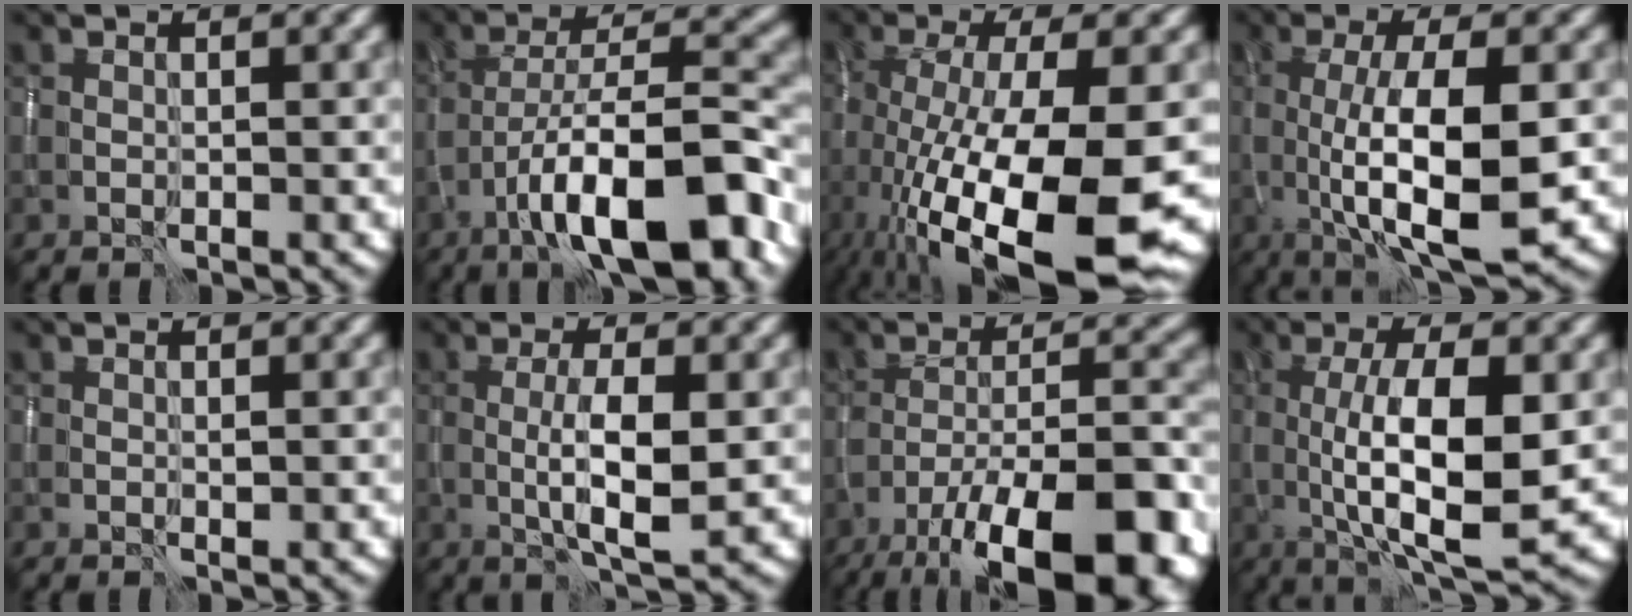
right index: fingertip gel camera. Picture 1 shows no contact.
{"total": 12.1, "force": [-6.8, 3.4, 9.4], "torque": [-0.144, 0.012, -0.110]}
{"total": 15.2, "force": [-5.4, 5.0, 13.3], "torque": [-0.229, -0.034, -0.075]}
{"total": 9.2, "force": [-1.0, 2.8, 8.8], "torque": [-0.150, -0.015, -0.010]}
{"total": 0.0}
{"total": 4.8, "force": [-0.7, 1.1, 4.6], "torque": [-0.085, -0.001, -0.011]}
{"total": 16.0, "force": [-10.4, 5.0, 11.2], "torque": [-0.177, -0.004, -0.157]}
{"total": 9.2, "force": [-0.4, 2.9, 8.7], "torque": [-0.146, -0.009, -0.001]}